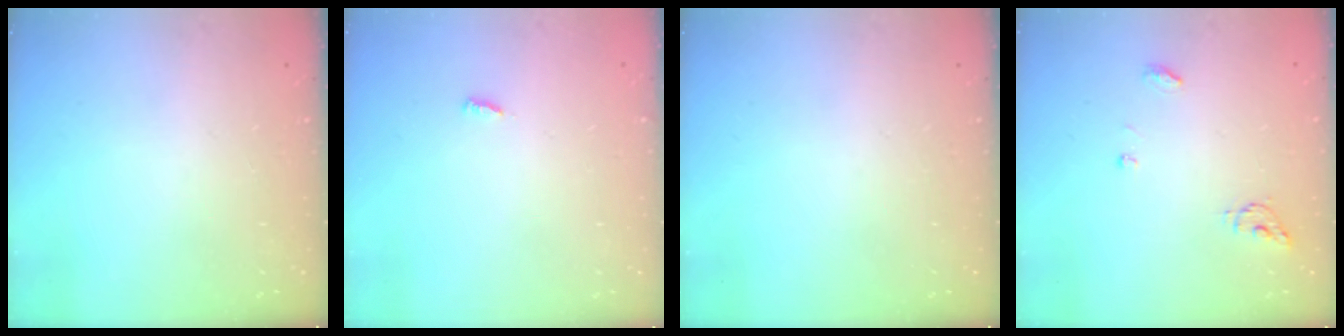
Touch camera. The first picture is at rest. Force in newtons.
{"total": 3.0, "press": 3.0, "slide": 0.0}
{"total": 0.0}
{"total": 5.2, "press": 5.2, "slide": 0.0}